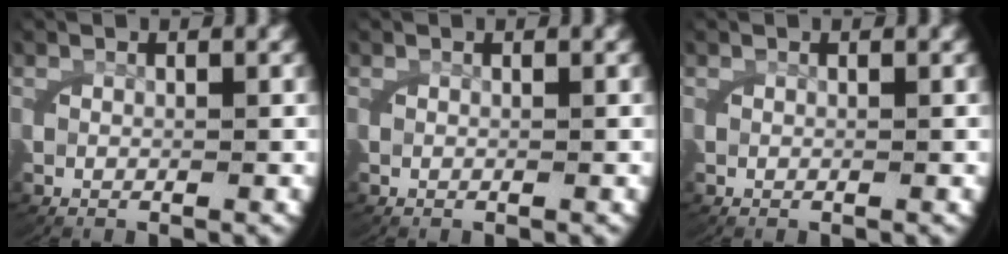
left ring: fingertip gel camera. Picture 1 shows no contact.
{"total": 0.0}
{"total": 0.0}